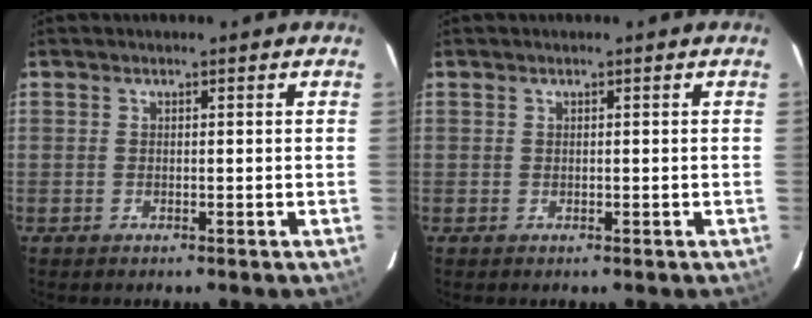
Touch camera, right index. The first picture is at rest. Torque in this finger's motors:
{"motor_torque": [0.00, 0.00, 0.02, 0.00]}